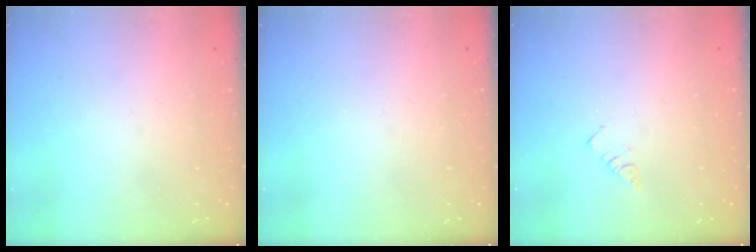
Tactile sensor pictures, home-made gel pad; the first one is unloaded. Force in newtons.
{"total": 0.0}
{"total": 2.3, "press": 2.3, "slide": 0.4}